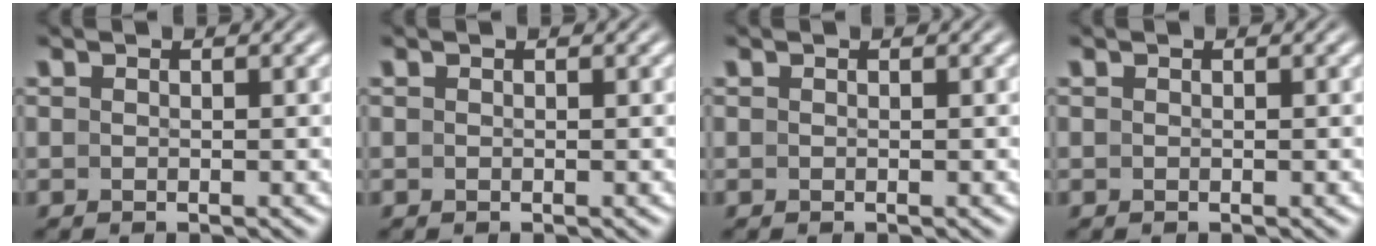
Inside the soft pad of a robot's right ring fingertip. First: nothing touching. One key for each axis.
{"total": 0.0}
{"total": 0.0}
{"total": 0.0}